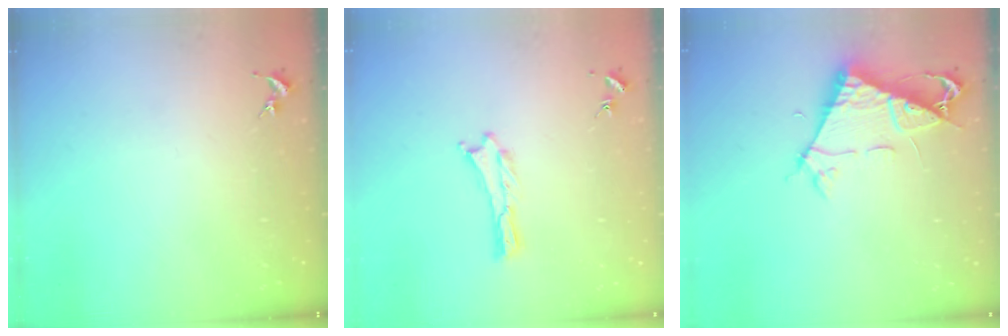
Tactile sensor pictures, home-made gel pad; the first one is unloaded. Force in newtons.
{"total": 0.0}
{"total": 7.1, "press": 7.0, "slide": 0.8}